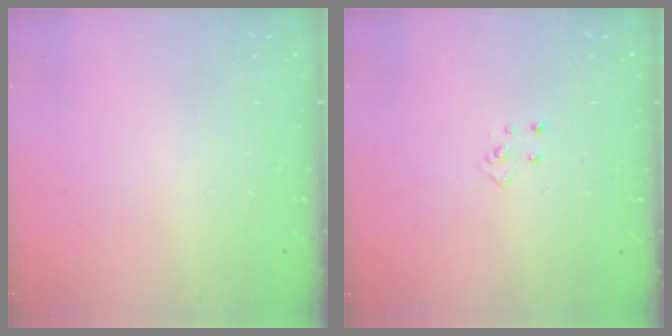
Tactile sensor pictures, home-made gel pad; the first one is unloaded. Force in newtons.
{"total": 3.4, "press": 3.4, "slide": 0.4}